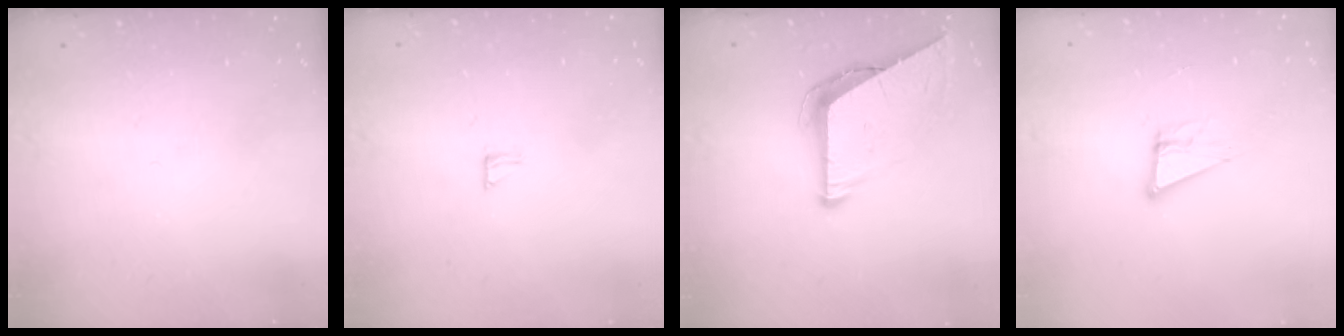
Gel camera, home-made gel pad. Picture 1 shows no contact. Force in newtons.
{"total": 4.2, "press": 4.2, "slide": 0.4}
{"total": 7.7, "press": 7.7, "slide": 0.3}
{"total": 10.3, "press": 9.7, "slide": 3.3}